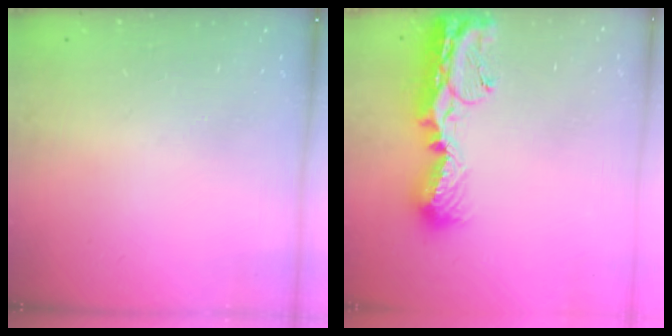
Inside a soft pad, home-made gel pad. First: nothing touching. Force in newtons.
{"total": 15.0, "press": 15.0, "slide": 1.2}